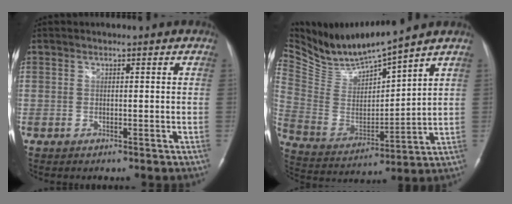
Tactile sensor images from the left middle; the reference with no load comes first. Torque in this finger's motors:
{"motor_torque": [-0.39, -0.48, -0.22, -0.03]}